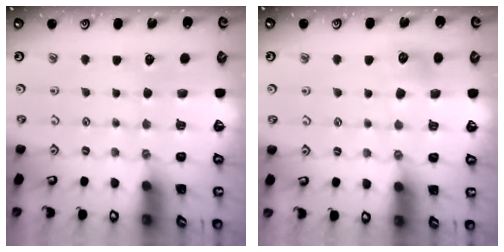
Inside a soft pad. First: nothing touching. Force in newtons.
{"total": 7.0, "press": 6.9, "slide": 1.0}